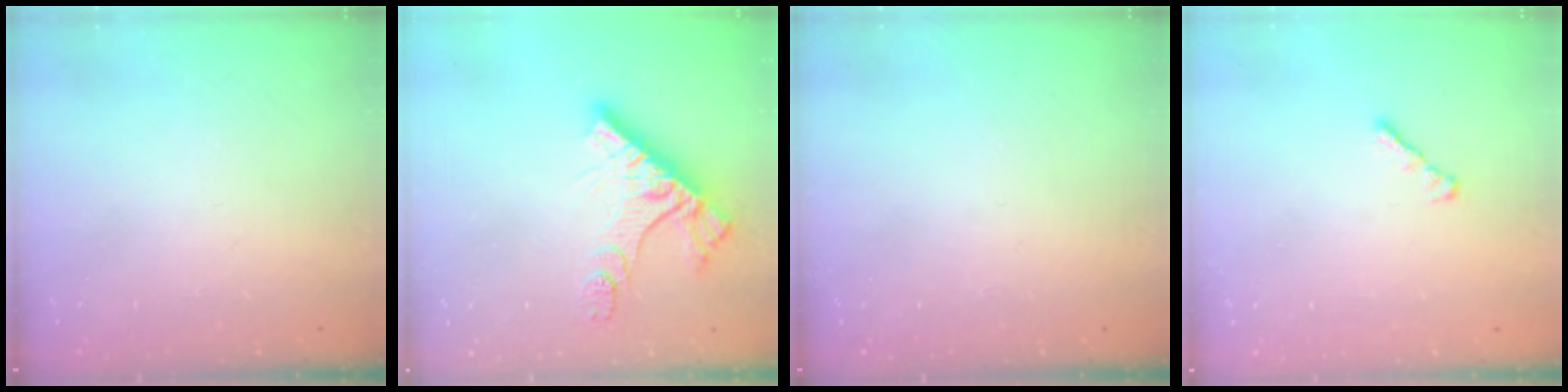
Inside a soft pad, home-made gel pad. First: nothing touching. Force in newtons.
{"total": 11.4, "press": 11.4, "slide": 0.3}
{"total": 0.0}
{"total": 2.4, "press": 2.3, "slide": 0.6}